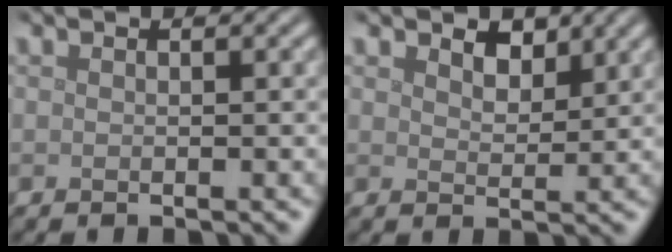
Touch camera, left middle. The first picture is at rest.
{"total": 2.1, "force": [1.6, 1.1, 0.9], "torque": [-0.021, -0.004, 0.025]}